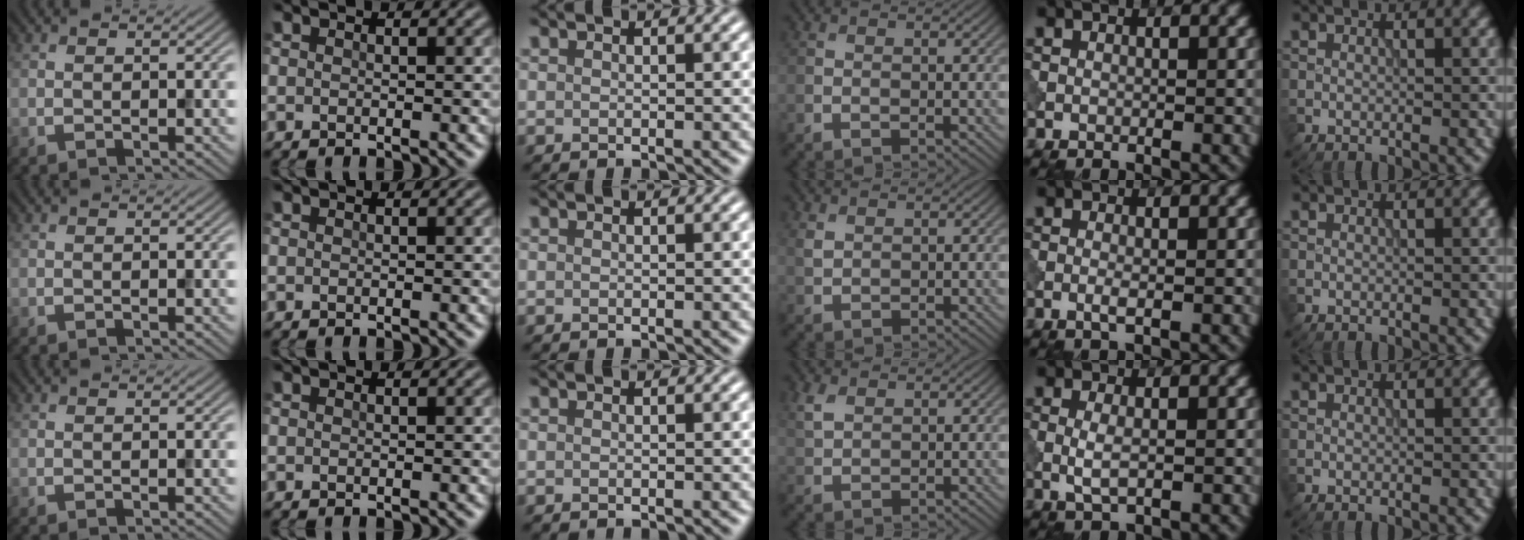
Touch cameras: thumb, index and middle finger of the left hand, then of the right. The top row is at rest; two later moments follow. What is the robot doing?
{"motion": "dispense", "object": "pipette"}